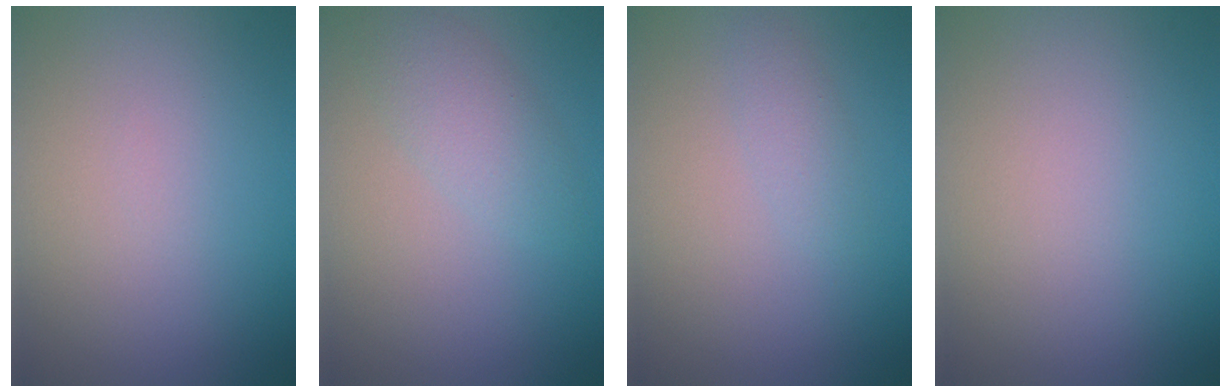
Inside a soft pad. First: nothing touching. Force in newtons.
{"total": 1.7, "press": 1.7, "slide": 0.0}
{"total": 1.2, "press": 1.2, "slide": 0.0}
{"total": 0.0}